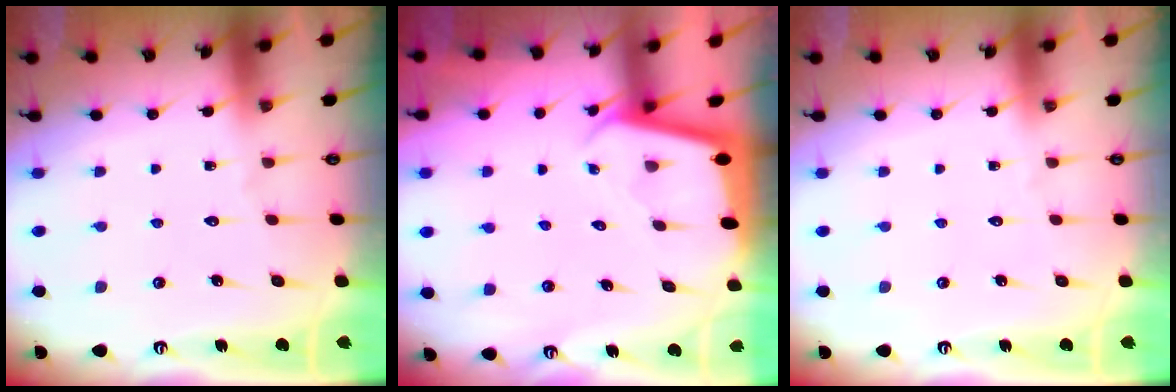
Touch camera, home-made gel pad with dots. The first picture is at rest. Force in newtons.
{"total": 2.0, "press": 2.0, "slide": 0.1}
{"total": 0.0}